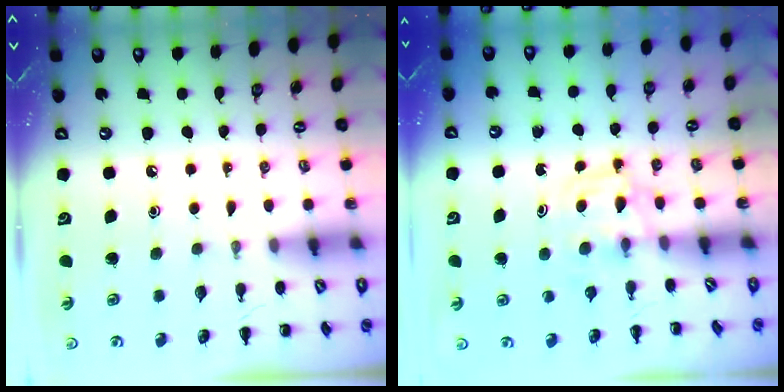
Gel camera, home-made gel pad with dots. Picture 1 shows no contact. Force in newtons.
{"total": 2.9, "press": 2.6, "slide": 1.2}